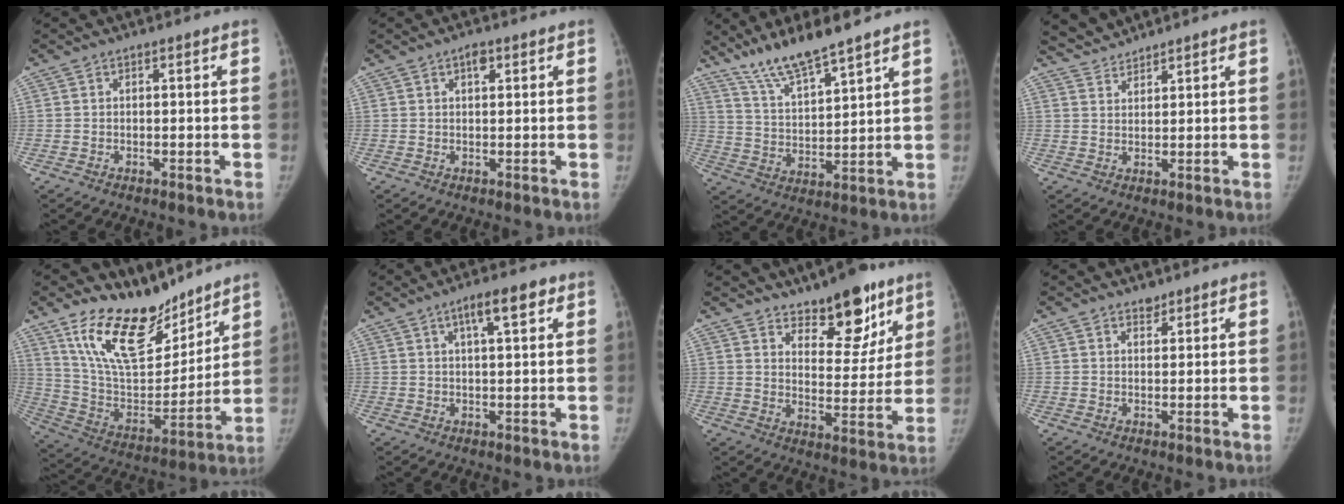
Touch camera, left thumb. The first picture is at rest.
{"total": 2.1, "force": [1.0, 1.0, 1.5], "torque": [-0.020, -0.001, 0.015]}
{"total": 11.5, "force": [9.2, 1.3, 6.7], "torque": [-0.118, -0.049, 0.179]}
{"total": 3.3, "force": [3.3, 0.1, -0.5], "torque": [0.008, -0.003, 0.070]}
{"total": 21.0, "force": [15.5, 9.3, 10.6], "torque": [-0.139, -0.092, 0.281]}
{"total": 6.3, "force": [3.0, 1.7, 5.2], "torque": [-0.076, 0.000, 0.044]}
{"total": 13.9, "force": [9.7, 6.0, 7.9], "torque": [-0.060, -0.069, 0.150]}
{"total": 1.7, "force": [1.4, 0.9, 0.4], "torque": [0.002, -0.010, 0.020]}